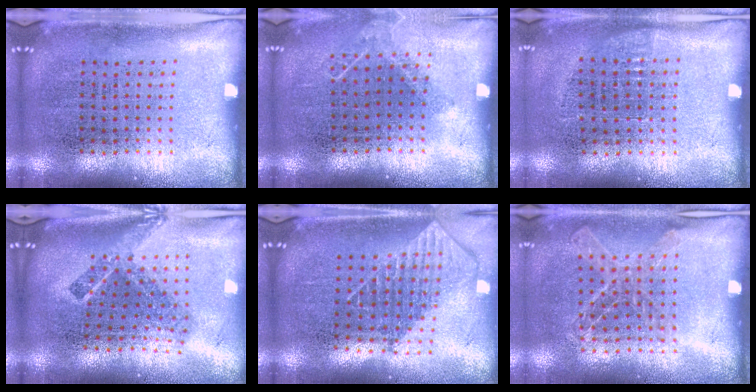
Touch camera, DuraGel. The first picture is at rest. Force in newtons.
{"total": 0.9, "press": 0.9, "slide": 0.1}
{"total": 0.6, "press": 0.6, "slide": 0.3}
{"total": 2.4, "press": 1.6, "slide": 1.7}
{"total": 1.9, "press": 1.5, "slide": 1.1}
{"total": 1.2, "press": 1.1, "slide": 0.2}